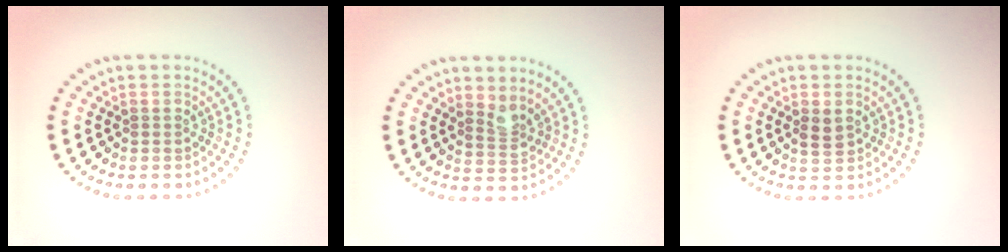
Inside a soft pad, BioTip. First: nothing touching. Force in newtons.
{"total": 2.0, "press": 1.5, "slide": 1.3}
{"total": 1.6, "press": 1.6, "slide": 0.4}